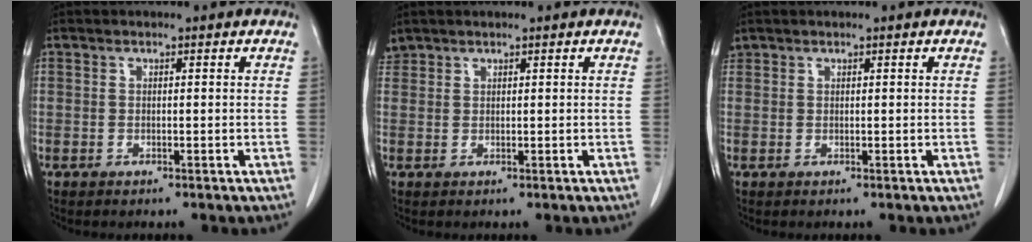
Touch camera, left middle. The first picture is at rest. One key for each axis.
{"total": 1.3, "fx": 1.2, "fy": 0.5, "fz": -0.1, "tx": -0.002, "ty": 0.013, "tz": 0.027}
{"total": 0.8, "fx": 0.7, "fy": 0.5, "fz": 0.0, "tx": -0.002, "ty": 0.015, "tz": 0.014}